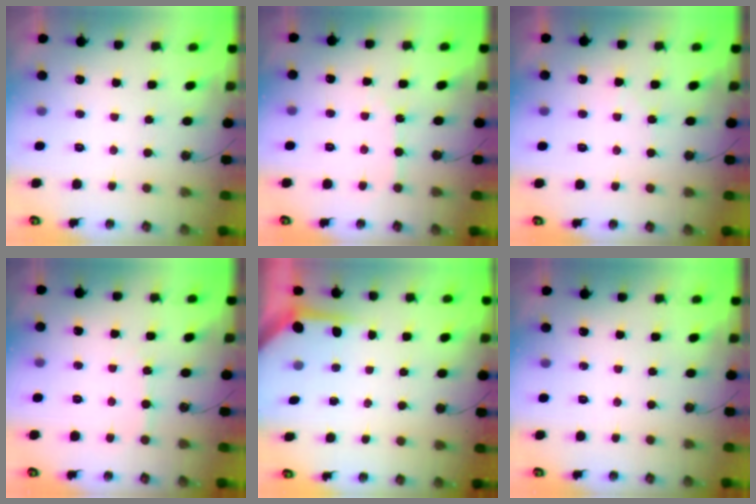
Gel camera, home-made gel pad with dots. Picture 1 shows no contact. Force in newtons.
{"total": 3.1, "press": 3.1, "slide": 0.5}
{"total": 4.1, "press": 4.0, "slide": 0.6}
{"total": 3.6, "press": 3.5, "slide": 0.4}
{"total": 3.9, "press": 3.9, "slide": 0.4}
{"total": 0.0}